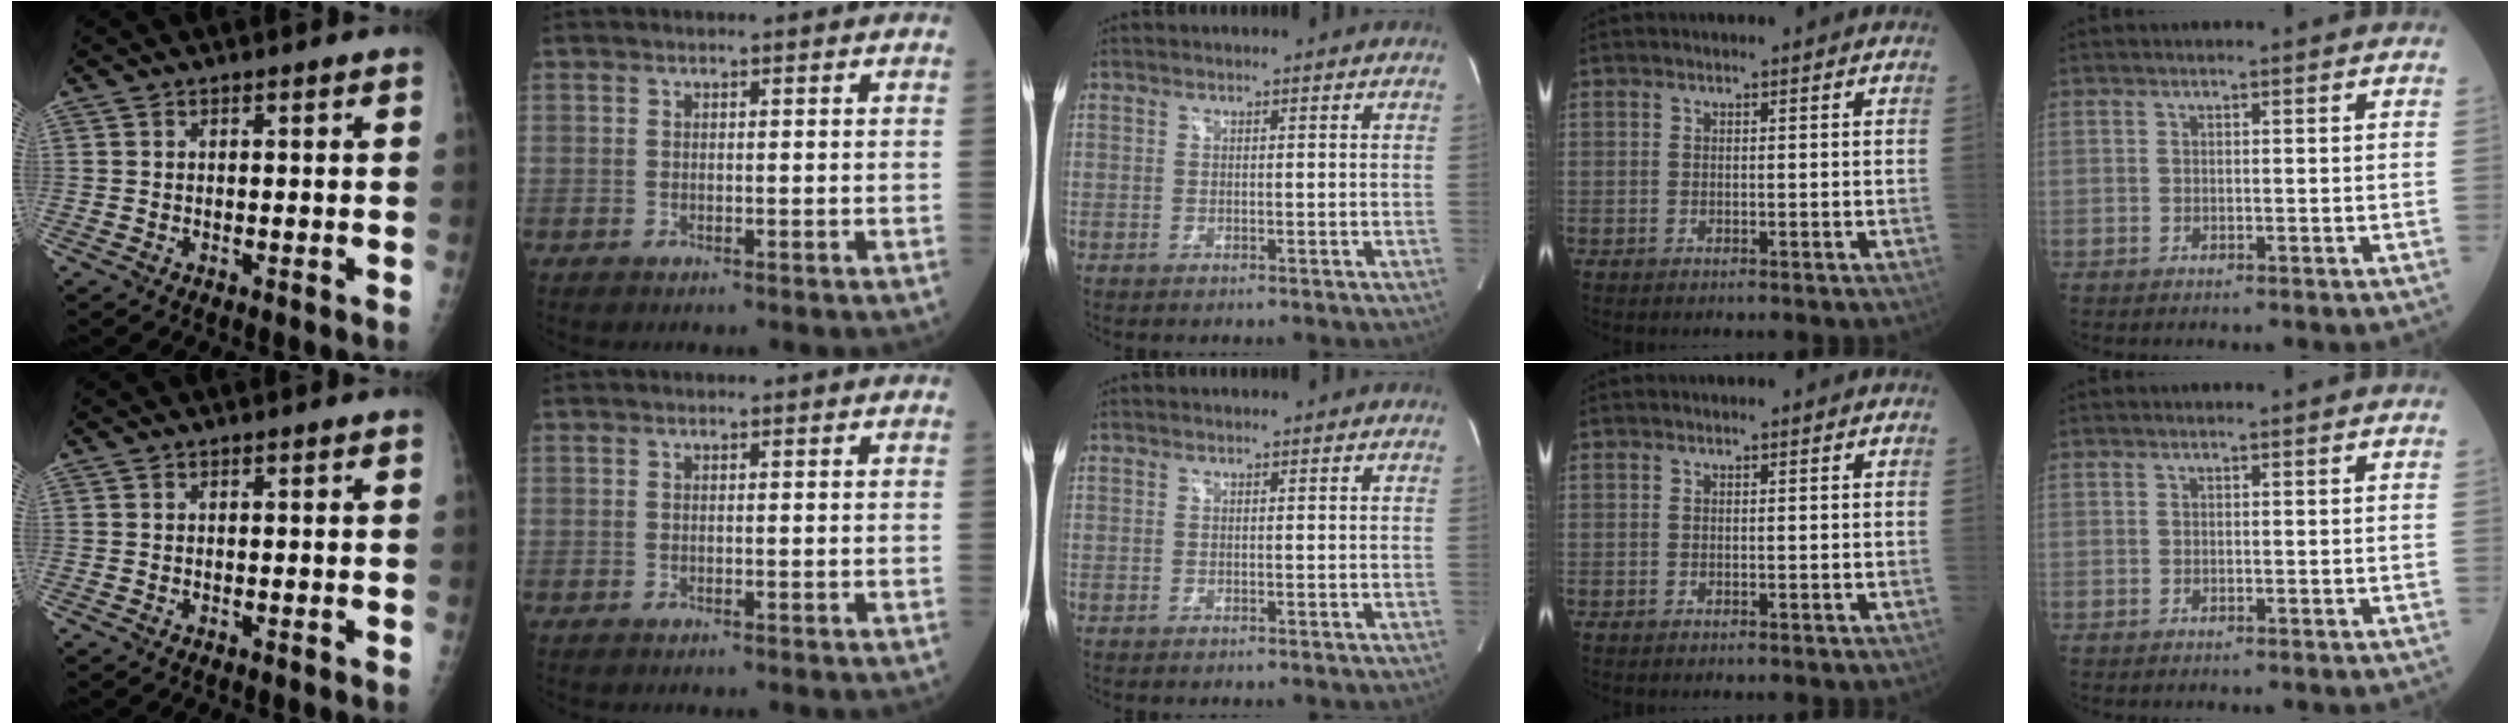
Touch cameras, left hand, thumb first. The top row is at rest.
{}